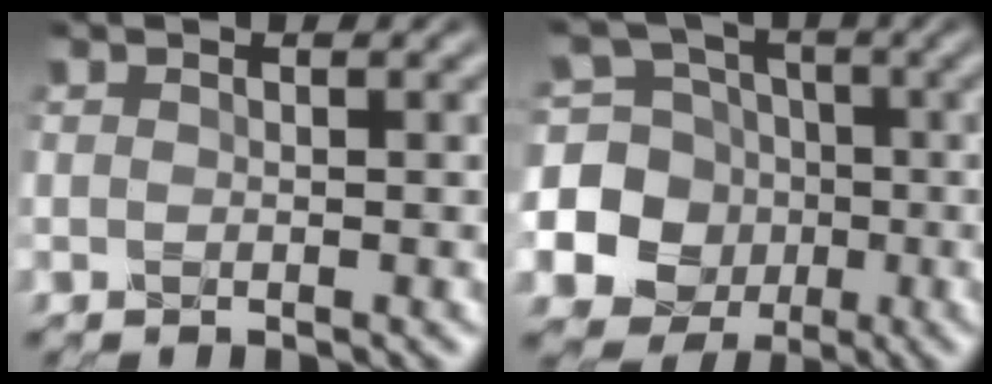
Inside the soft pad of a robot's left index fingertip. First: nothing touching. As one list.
[{"total": 14.1, "force": [-1.8, 13.4, 4.0], "torque": [-0.126, 0.018, -0.051]}]